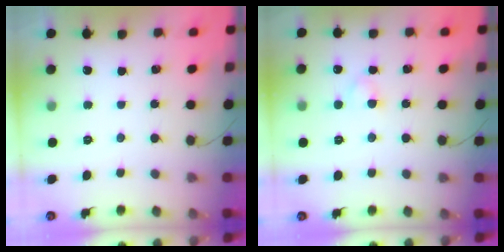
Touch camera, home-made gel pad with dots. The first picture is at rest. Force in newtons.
{"total": 2.7, "press": 2.5, "slide": 1.2}